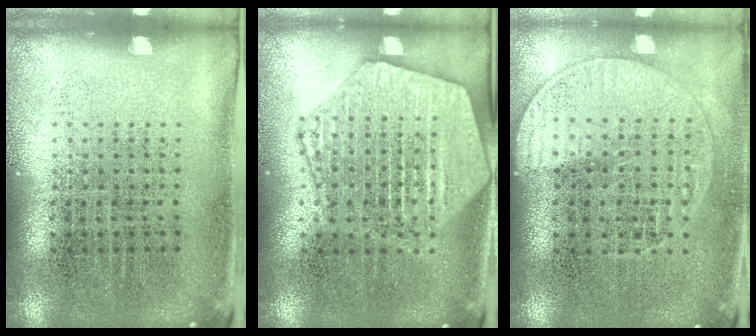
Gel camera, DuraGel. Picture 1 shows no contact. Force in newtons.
{"total": 2.5, "press": 2.5, "slide": 0.2}
{"total": 1.3, "press": 1.2, "slide": 0.5}